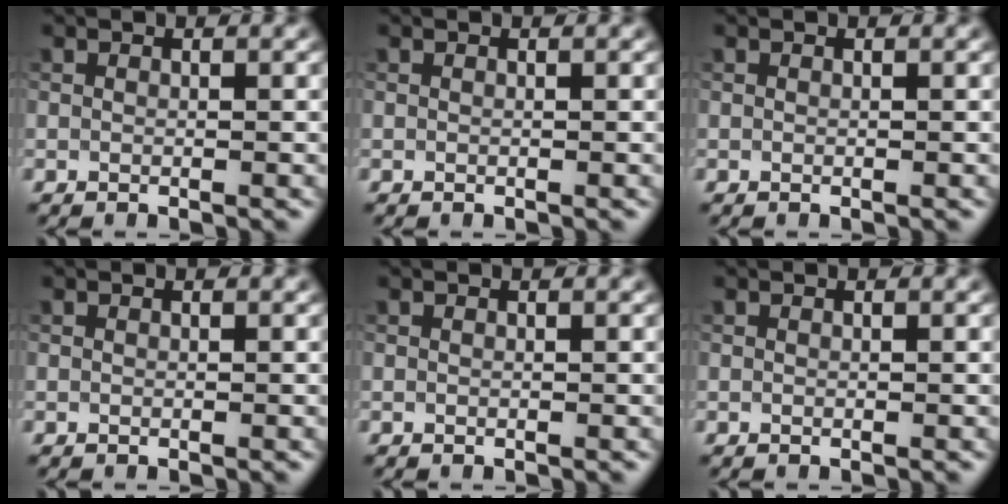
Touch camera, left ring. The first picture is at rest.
{"total": 0.0}
{"total": 0.0}
{"total": 0.0}
{"total": 0.0}
{"total": 0.0}